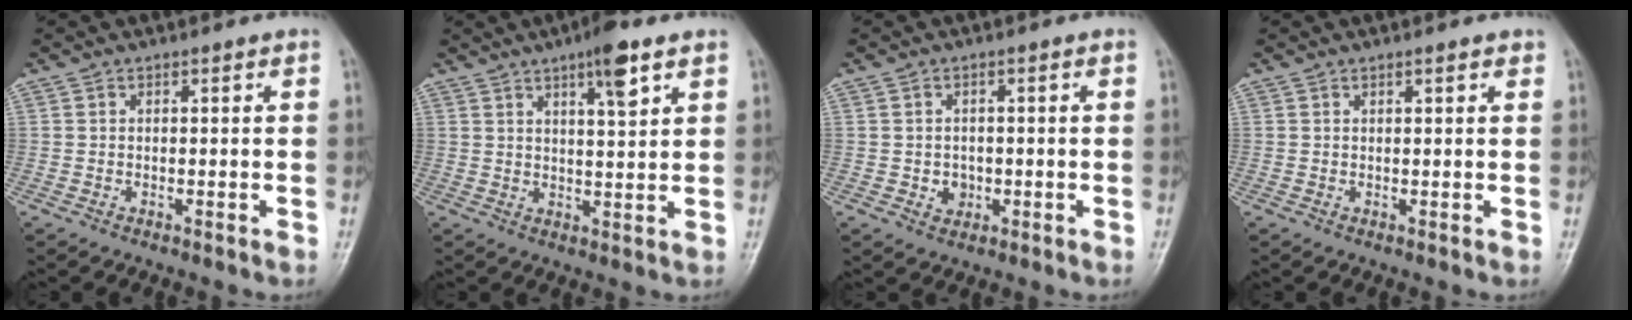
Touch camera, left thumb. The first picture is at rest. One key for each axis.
{"total": 7.1, "fx": 4.1, "fy": 1.6, "fz": 5.6, "tx": -0.080, "ty": -0.018, "tz": 0.062}
{"total": 2.8, "fx": -0.5, "fy": 2.5, "fz": 1.3, "tx": -0.007, "ty": 0.003, "tz": -0.002}
{"total": 1.3, "fx": 0.9, "fy": 0.4, "fz": 0.9, "tx": -0.012, "ty": -0.003, "tz": 0.011}